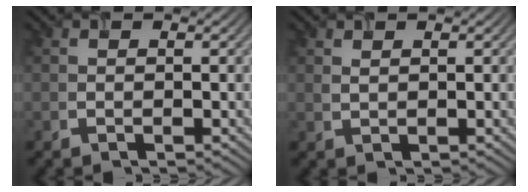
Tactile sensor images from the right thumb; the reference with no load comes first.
{"total": 0.9, "force": [0.7, 0.4, 0.5], "torque": [-0.019, -0.002, 0.016]}